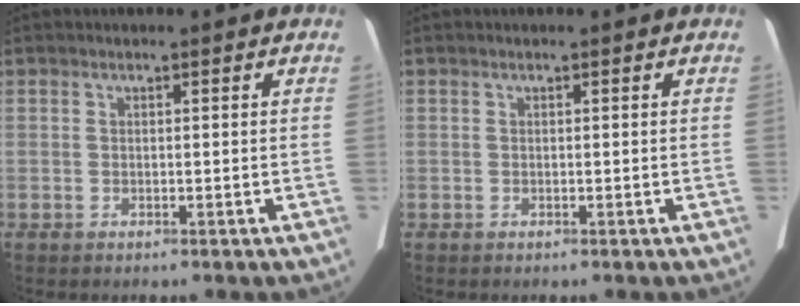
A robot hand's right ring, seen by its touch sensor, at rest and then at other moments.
{"total": 0.0}